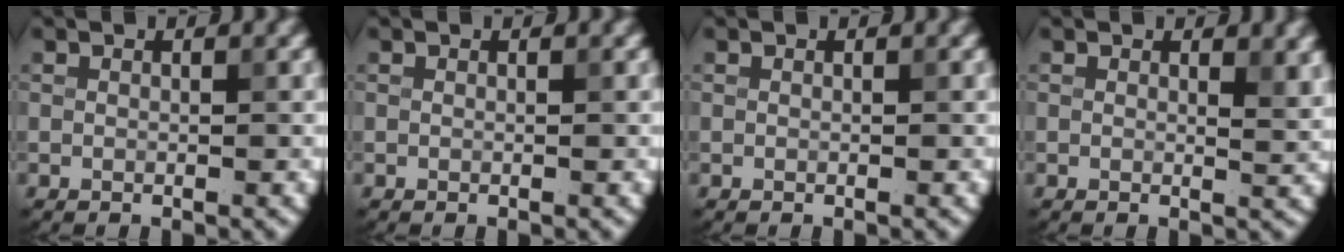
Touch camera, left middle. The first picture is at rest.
{"total": 0.0}
{"total": 0.0}
{"total": 2.0, "force": [0.9, 0.7, 1.6], "torque": [-0.017, -0.004, 0.015]}